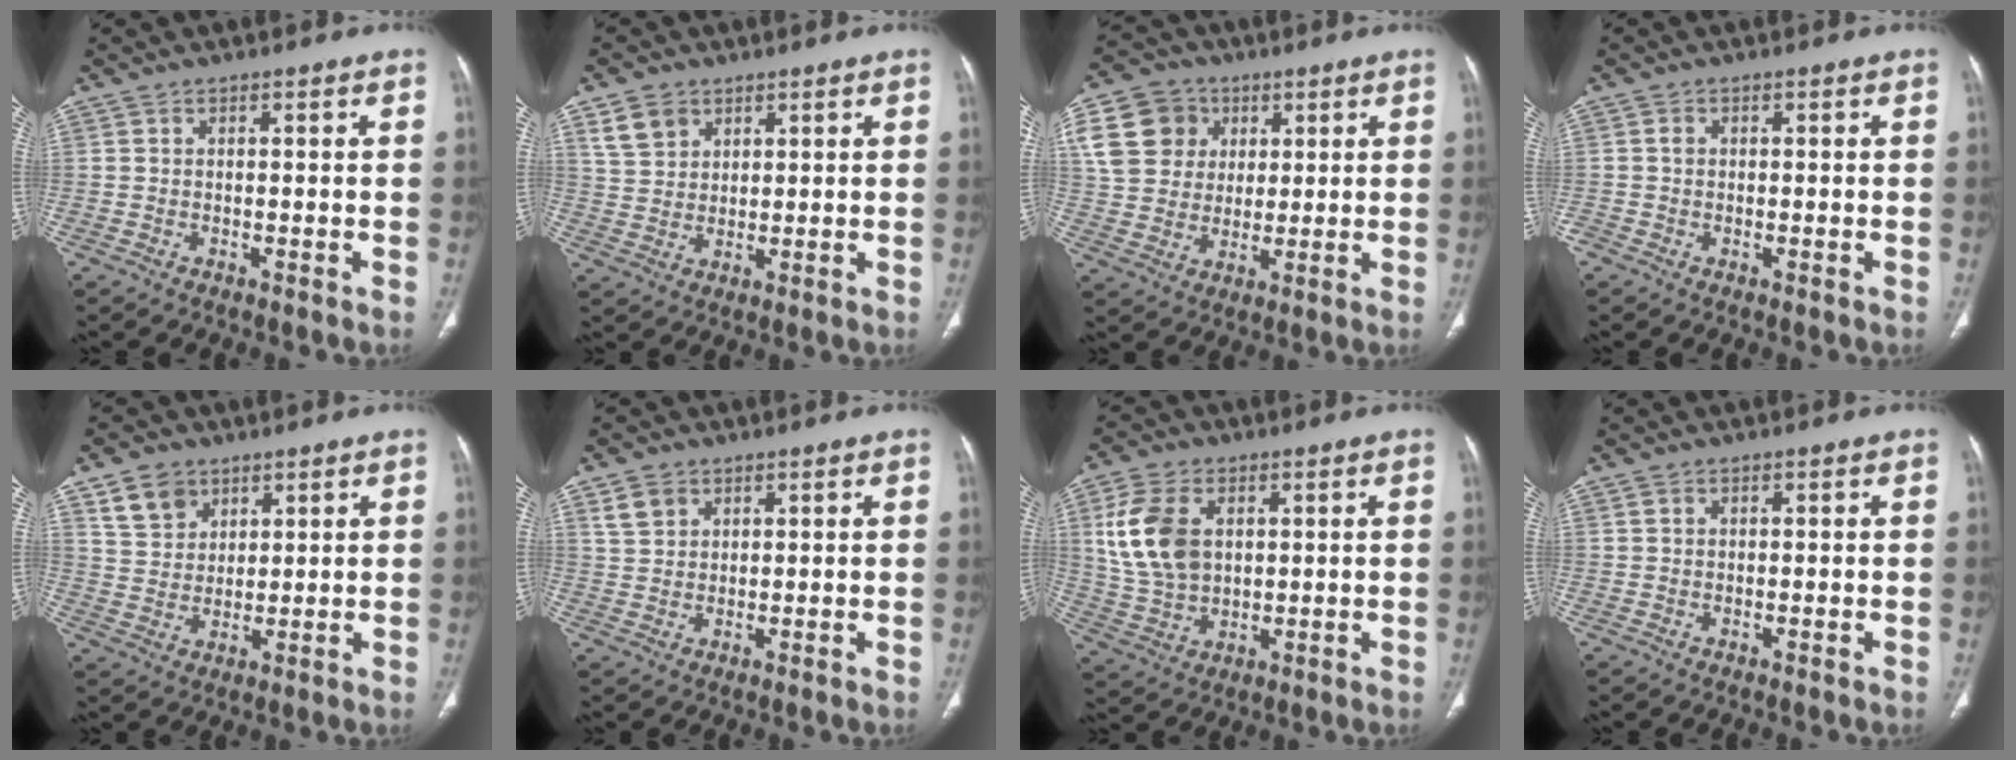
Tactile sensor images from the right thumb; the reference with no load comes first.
{"total": 5.9, "force": [3.3, 4.3, 2.3], "torque": [-0.027, -0.013, 0.069]}
{"total": 13.6, "force": [4.7, 11.5, 5.6], "torque": [-0.092, 0.010, 0.085]}
{"total": 1.0, "force": [-0.1, 0.9, 0.5], "torque": [-0.003, 0.003, -0.004]}
{"total": 7.2, "force": [4.2, 5.2, 2.5], "torque": [-0.025, -0.020, 0.086]}
{"total": 4.0, "force": [2.2, 2.9, 1.6], "torque": [-0.021, -0.008, 0.048]}
{"total": 12.6, "force": [3.1, 8.5, 8.7], "torque": [-0.161, -0.005, 0.068]}
{"total": 0.6, "force": [0.3, 0.5, 0.2], "torque": [0.000, 0.000, 0.006]}